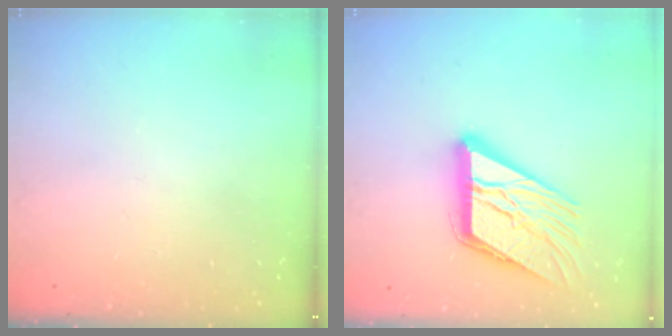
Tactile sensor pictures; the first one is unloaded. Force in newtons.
{"total": 17.8, "press": 17.7, "slide": 2.1}